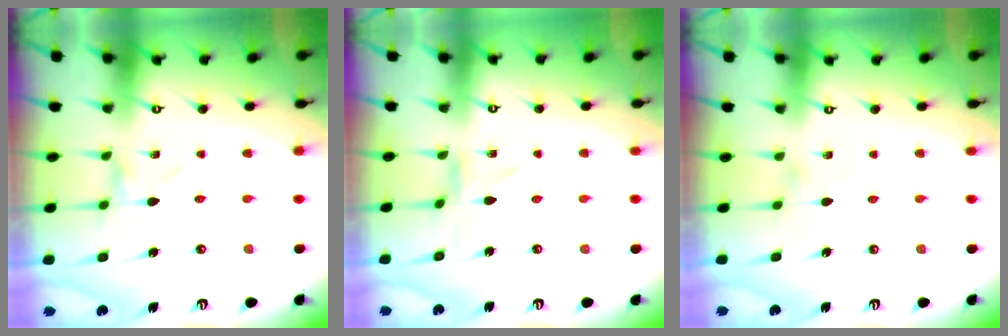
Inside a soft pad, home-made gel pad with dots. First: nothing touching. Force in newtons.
{"total": 0.0}
{"total": 0.0}